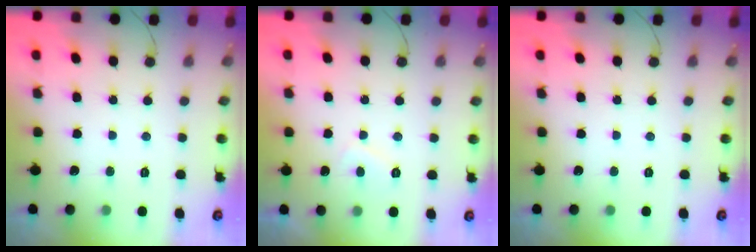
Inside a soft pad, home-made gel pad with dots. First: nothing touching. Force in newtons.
{"total": 2.1, "press": 2.0, "slide": 0.8}
{"total": 0.0}